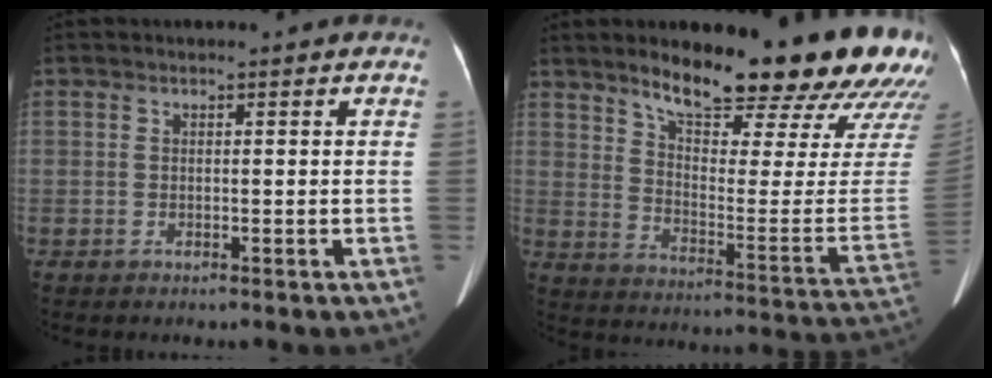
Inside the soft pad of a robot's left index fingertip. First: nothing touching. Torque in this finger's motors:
{"motor_torque": [0.73, -1.06, 0.87, 0.16]}